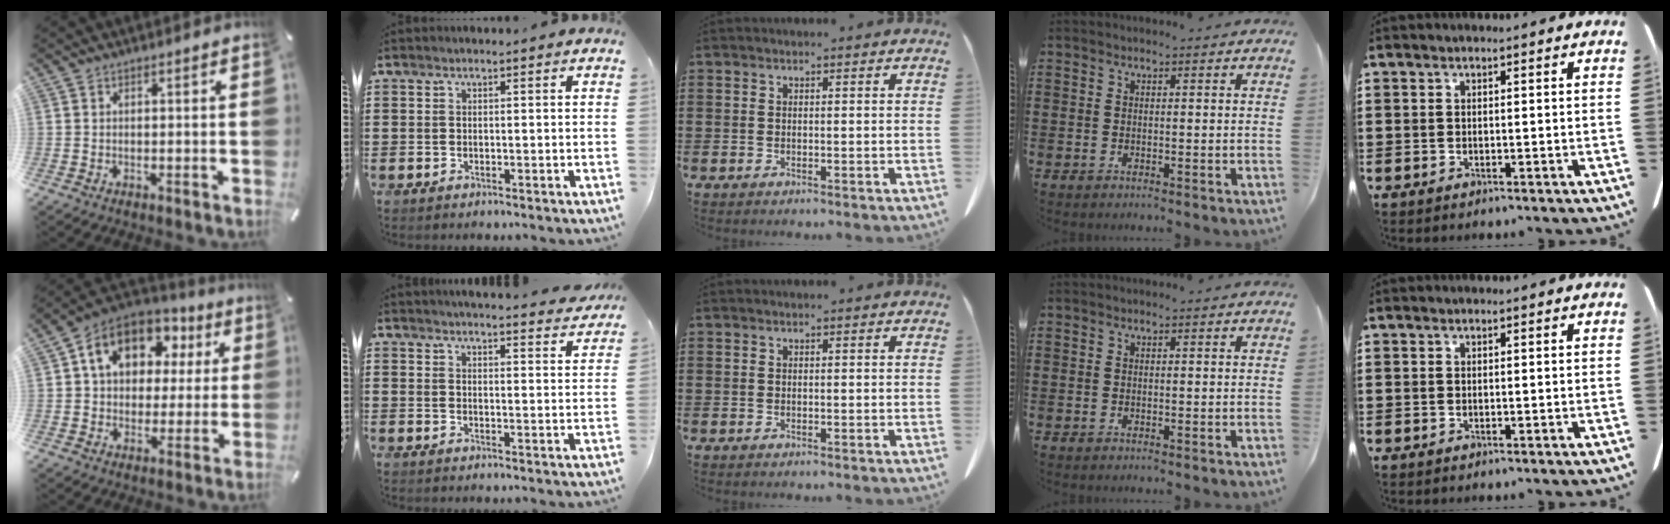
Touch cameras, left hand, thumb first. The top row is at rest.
{"thumb": {"total": 13.3, "force": [4.5, 10.4, 6.9], "torque": [-0.124, -0.004, 0.085]}, "index": {"total": 3.8, "force": [3.8, -0.4, 0.5], "torque": [-0.016, -0.025, 0.066]}}